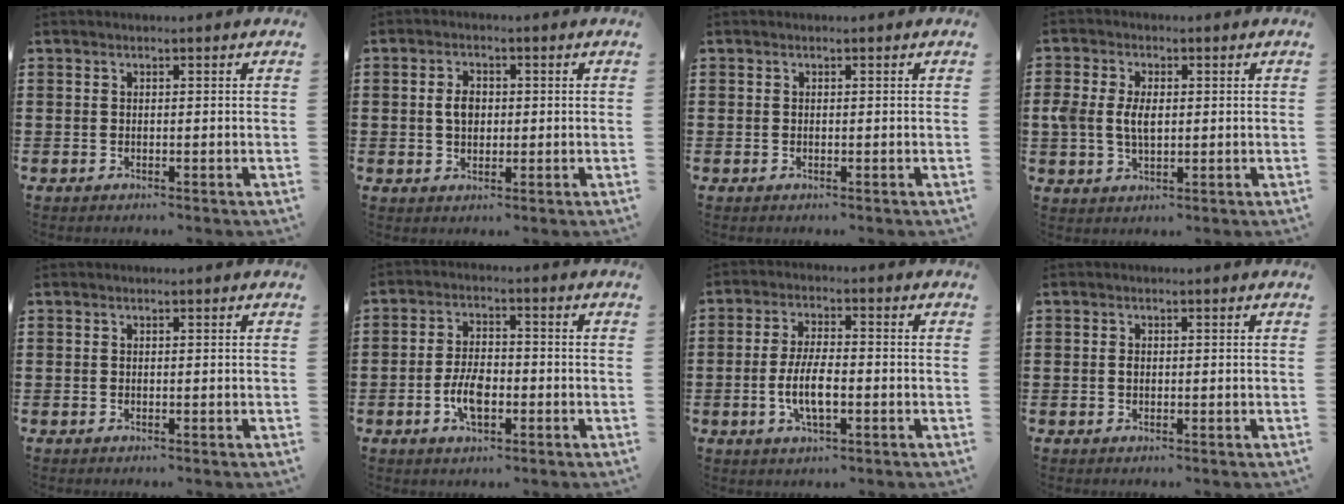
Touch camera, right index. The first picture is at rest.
{"total": 3.3, "force": [0.2, 2.1, 2.5], "torque": [-0.053, 0.009, 0.002]}
{"total": 0.0}
{"total": 4.8, "force": [0.2, 2.9, 3.8], "torque": [-0.100, 0.003, -0.006]}
{"total": 0.0}
{"total": 5.9, "force": [-1.9, 3.0, 4.7], "torque": [-0.108, 0.002, -0.040]}
{"total": 6.3, "force": [-1.6, 2.3, 5.7], "torque": [-0.125, -0.004, -0.035]}
{"total": 0.8, "force": [-0.1, 0.5, 0.6], "torque": [-0.015, 0.000, -0.001]}